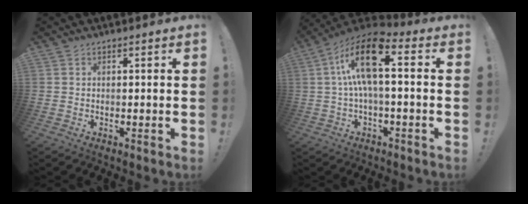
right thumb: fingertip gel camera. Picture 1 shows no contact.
{"total": 15.3, "force": [3.1, 6.0, 13.8], "torque": [-0.251, 0.000, 0.049]}